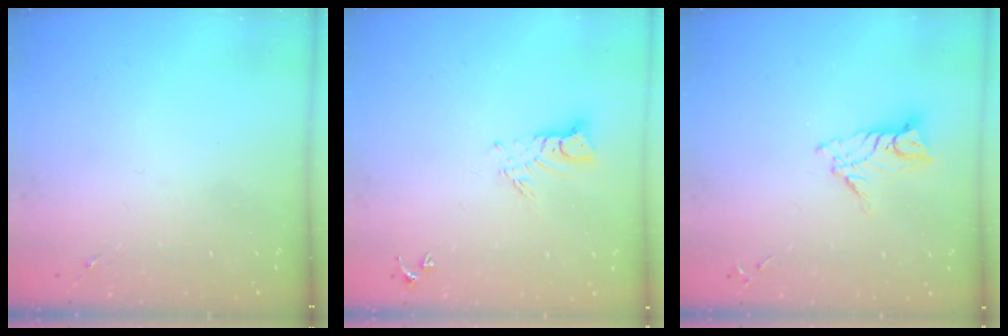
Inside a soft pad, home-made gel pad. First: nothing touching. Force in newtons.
{"total": 6.7, "press": 6.7, "slide": 0.6}
{"total": 9.7, "press": 9.6, "slide": 0.9}